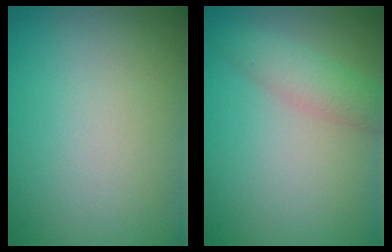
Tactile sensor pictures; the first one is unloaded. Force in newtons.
{"total": 2.6, "press": 2.6, "slide": 0.0}